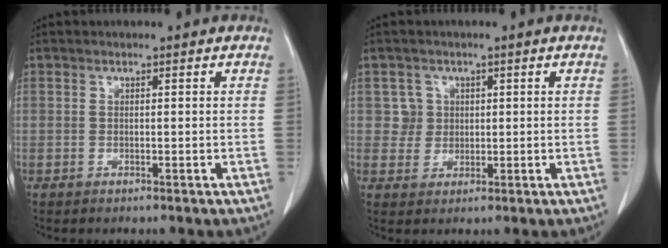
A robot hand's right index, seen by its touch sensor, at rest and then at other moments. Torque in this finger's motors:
{"motor_torque": [-0.06, 0.01, 0.00, 0.00]}